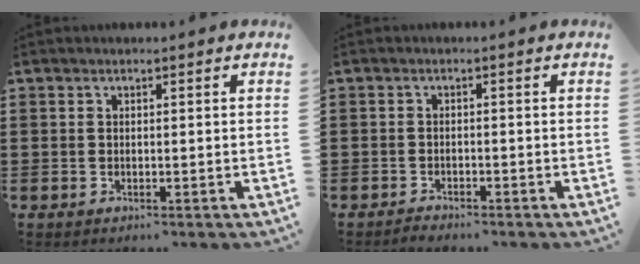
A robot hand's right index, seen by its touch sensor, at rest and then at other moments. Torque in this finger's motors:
{"motor_torque": [0.12, 0.27, 0.07, 0.00]}